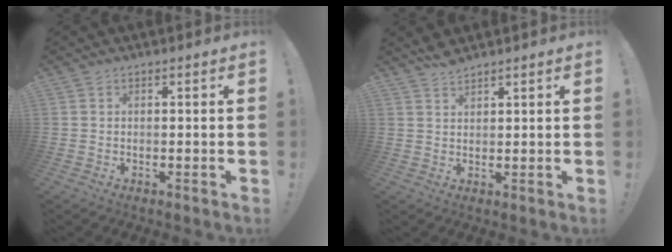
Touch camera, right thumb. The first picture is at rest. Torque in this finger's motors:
{"motor_torque": [-0.28, 0.39, 0.27, 0.10, 0.00]}